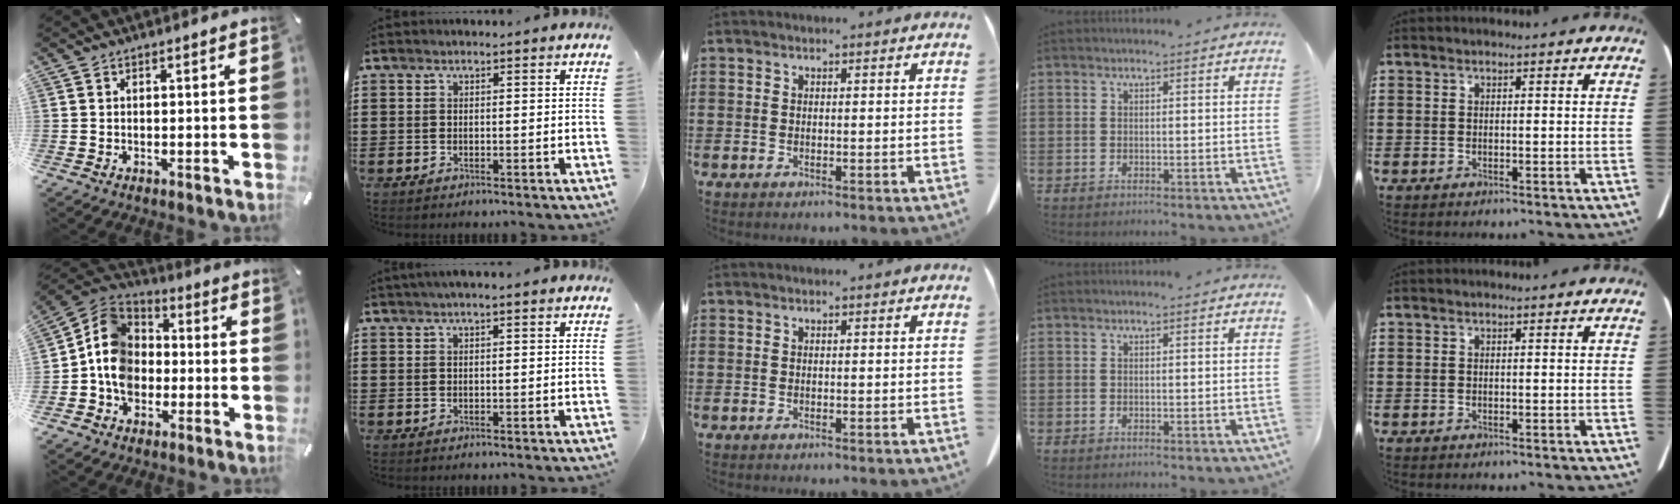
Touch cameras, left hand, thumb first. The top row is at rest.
{"thumb": {"total": 11.2, "force": [-2.5, 9.7, 5.1], "torque": [-0.133, 0.030, -0.046]}, "index": {"total": 1.6, "force": [1.1, 0.0, 1.1], "torque": [-0.023, 0.002, 0.019]}}